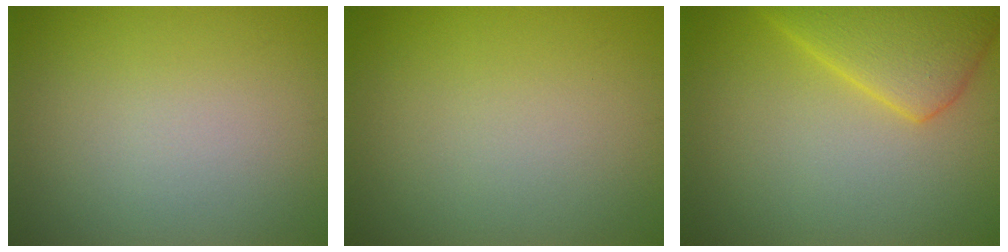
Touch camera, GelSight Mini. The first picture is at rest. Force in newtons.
{"total": 0.0}
{"total": 5.4, "press": 5.4, "slide": 0.3}